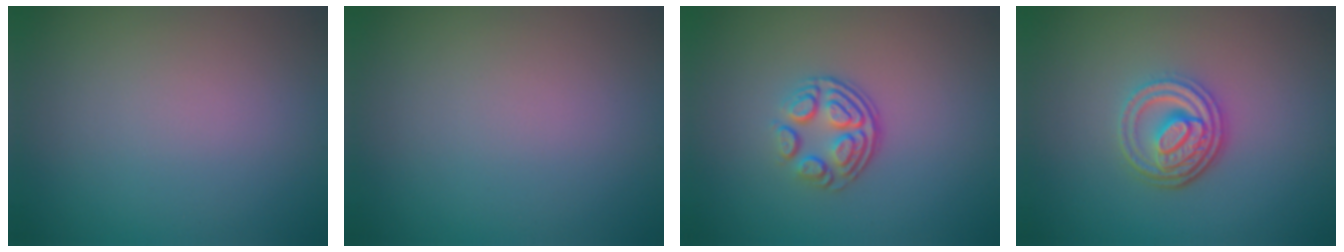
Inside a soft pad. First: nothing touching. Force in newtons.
{"total": 0.0}
{"total": 3.5, "press": 2.5, "slide": 2.5}
{"total": 4.2, "press": 3.2, "slide": 2.7}